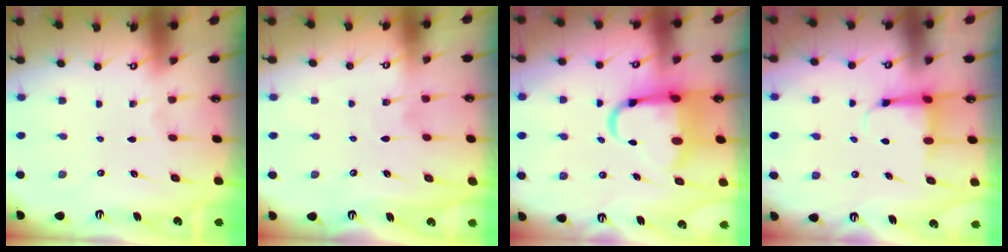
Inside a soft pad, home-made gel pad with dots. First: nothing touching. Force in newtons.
{"total": 5.8, "press": 5.8, "slide": 0.6}
{"total": 10.8, "press": 10.4, "slide": 2.8}
{"total": 4.9, "press": 4.9, "slide": 0.6}